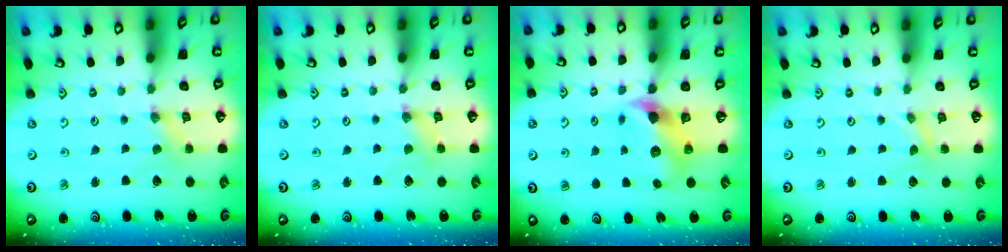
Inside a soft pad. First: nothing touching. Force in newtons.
{"total": 1.2, "press": 1.1, "slide": 0.3}
{"total": 8.2, "press": 8.1, "slide": 1.3}
{"total": 0.0}